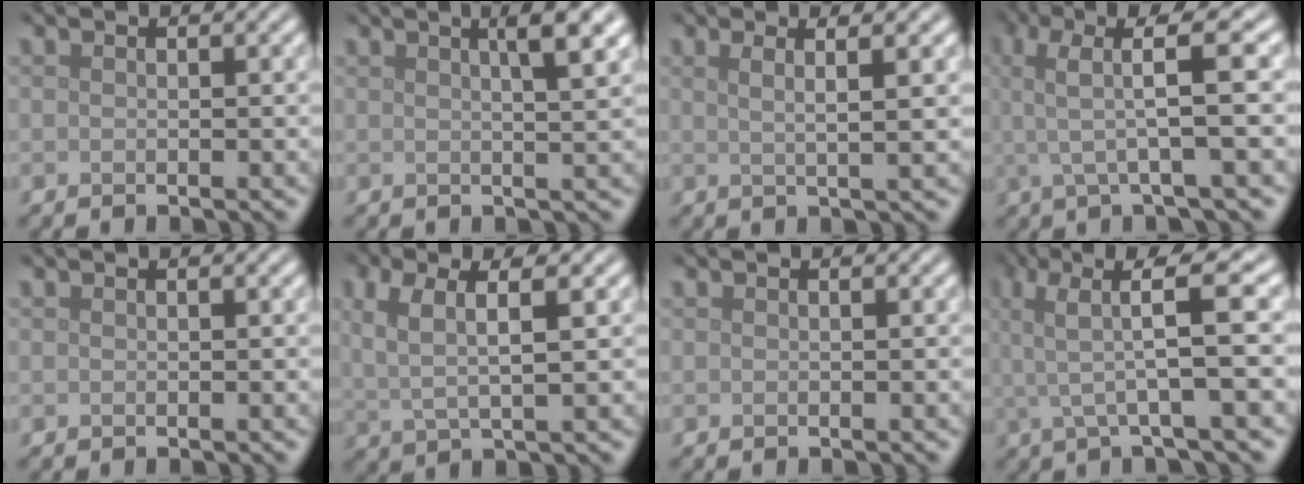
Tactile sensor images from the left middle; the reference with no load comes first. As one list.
[{"total": 4.9, "force": [2.4, 1.5, 4.1], "torque": [-0.034, 0.022, 0.011]}, {"total": 4.0, "force": [1.8, 1.2, 3.3], "torque": [-0.032, 0.014, -0.001]}, {"total": 5.9, "force": [1.1, 1.0, 5.8], "torque": [-0.103, 0.014, 0.012]}, {"total": 0.0}, {"total": 4.1, "force": [1.3, 1.3, 3.7], "torque": [-0.079, 0.000, 0.027]}, {"total": 0.0}, {"total": 6.6, "force": [1.4, 1.2, 6.3], "torque": [-0.115, 0.010, 0.018]}]